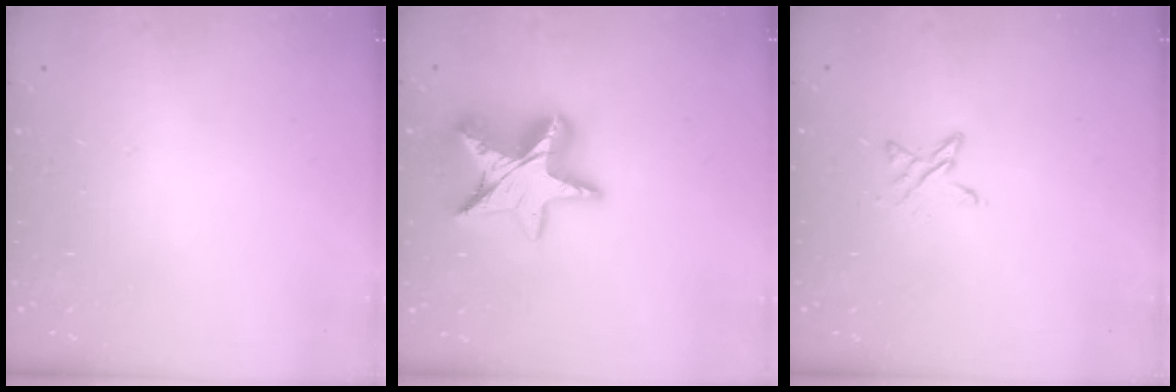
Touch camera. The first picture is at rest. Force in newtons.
{"total": 16.4, "press": 16.3, "slide": 1.3}
{"total": 5.1, "press": 5.1, "slide": 0.5}